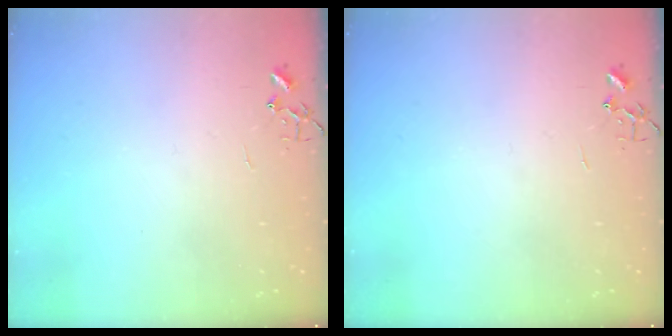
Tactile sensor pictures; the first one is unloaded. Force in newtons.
{"total": 0.0}